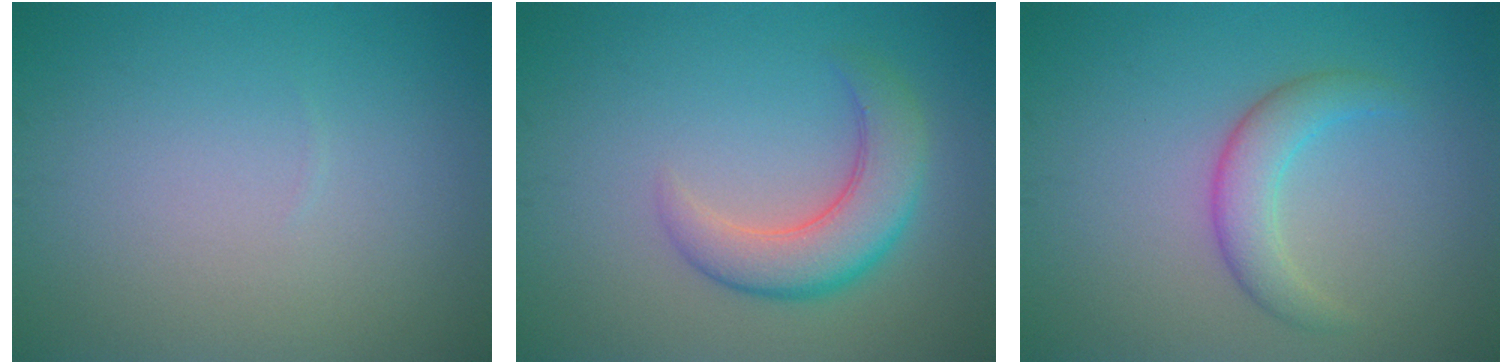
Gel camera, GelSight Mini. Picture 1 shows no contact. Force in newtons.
{"total": 4.9, "press": 4.9, "slide": 0.2}
{"total": 3.0, "press": 3.0, "slide": 0.2}